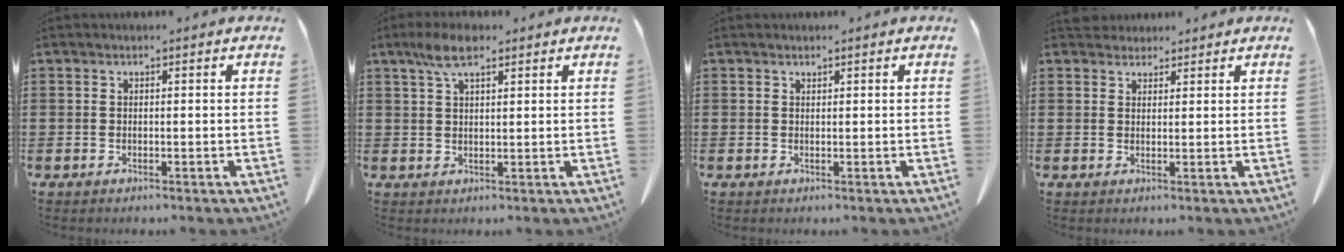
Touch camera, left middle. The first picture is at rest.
{"total": 5.2, "force": [3.0, 1.5, 4.0], "torque": [-0.084, 0.005, 0.053]}
{"total": 0.7, "force": [0.6, 0.3, 0.0], "torque": [-0.002, -0.001, 0.013]}
{"total": 2.4, "force": [2.3, 0.8, 0.1], "torque": [-0.001, -0.003, 0.043]}